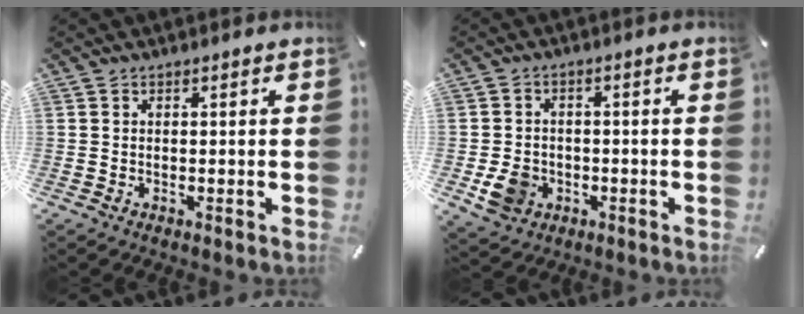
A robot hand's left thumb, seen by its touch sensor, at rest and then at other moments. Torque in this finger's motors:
{"motor_torque": [0.51, 1.70, 0.46, 0.34, 0.00]}